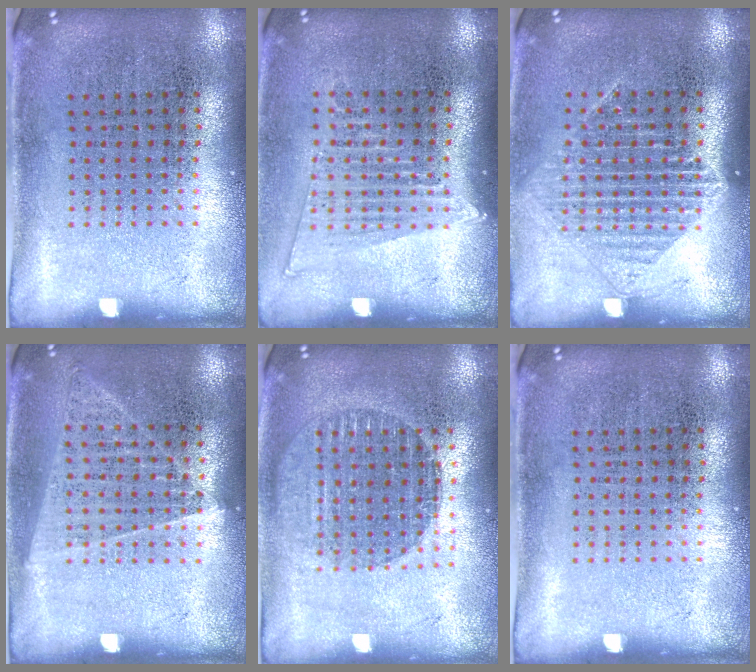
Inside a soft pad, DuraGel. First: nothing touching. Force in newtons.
{"total": 1.4, "press": 1.2, "slide": 0.7}
{"total": 1.4, "press": 1.3, "slide": 0.7}
{"total": 1.2, "press": 1.1, "slide": 0.1}
{"total": 1.5, "press": 1.3, "slide": 0.7}
{"total": 0.0}